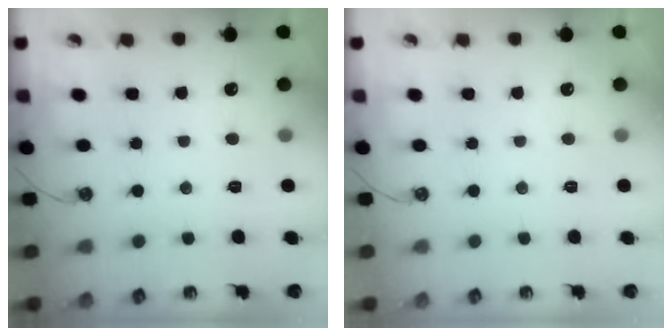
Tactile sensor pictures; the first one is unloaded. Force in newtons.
{"total": 0.0}